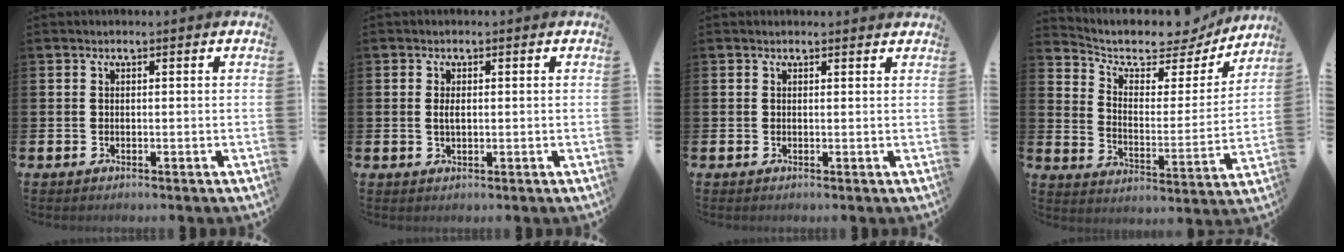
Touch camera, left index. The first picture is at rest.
{"total": 1.5, "force": [0.2, 0.7, 1.3], "torque": [-0.026, 0.006, 0.001]}
{"total": 0.6, "force": [0.6, 0.1, 0.1], "torque": [0.006, -0.002, 0.010]}
{"total": 7.3, "force": [6.4, 2.8, 2.0], "torque": [-0.064, -0.055, 0.104]}